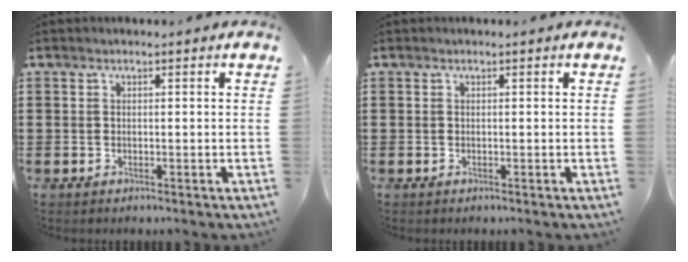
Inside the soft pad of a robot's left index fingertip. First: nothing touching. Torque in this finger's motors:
{"motor_torque": [0.00, 0.00, 0.00, 0.00]}